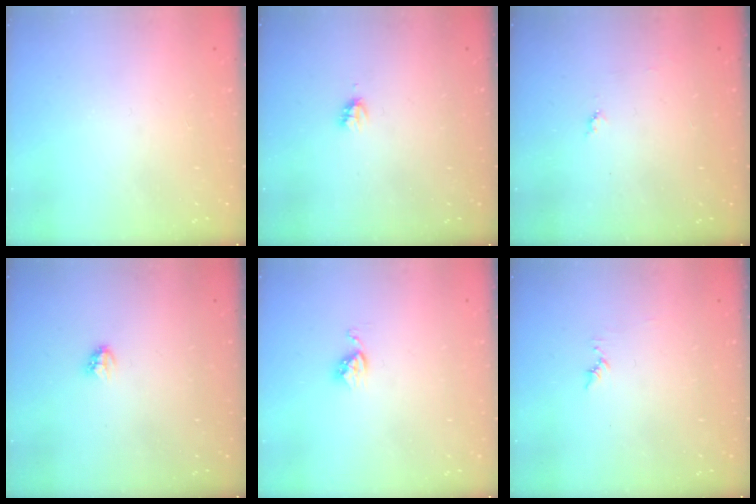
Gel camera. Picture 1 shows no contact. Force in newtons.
{"total": 2.2, "press": 2.2, "slide": 0.3}
{"total": 3.9, "press": 3.9, "slide": 0.4}
{"total": 2.8, "press": 2.8, "slide": 0.3}
{"total": 3.7, "press": 3.7, "slide": 0.5}
{"total": 4.4, "press": 4.4, "slide": 0.4}